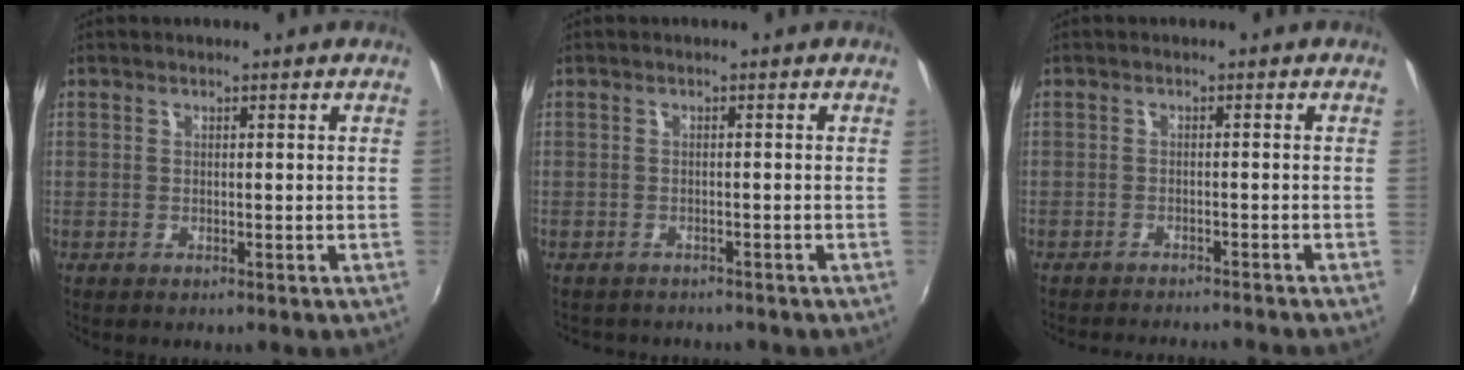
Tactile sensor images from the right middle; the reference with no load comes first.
{"total": 3.2, "force": [-2.9, 1.2, 0.6], "torque": [-0.019, -0.012, -0.041]}
{"total": 6.9, "force": [-6.5, 0.0, 2.5], "torque": [-0.058, -0.010, -0.095]}